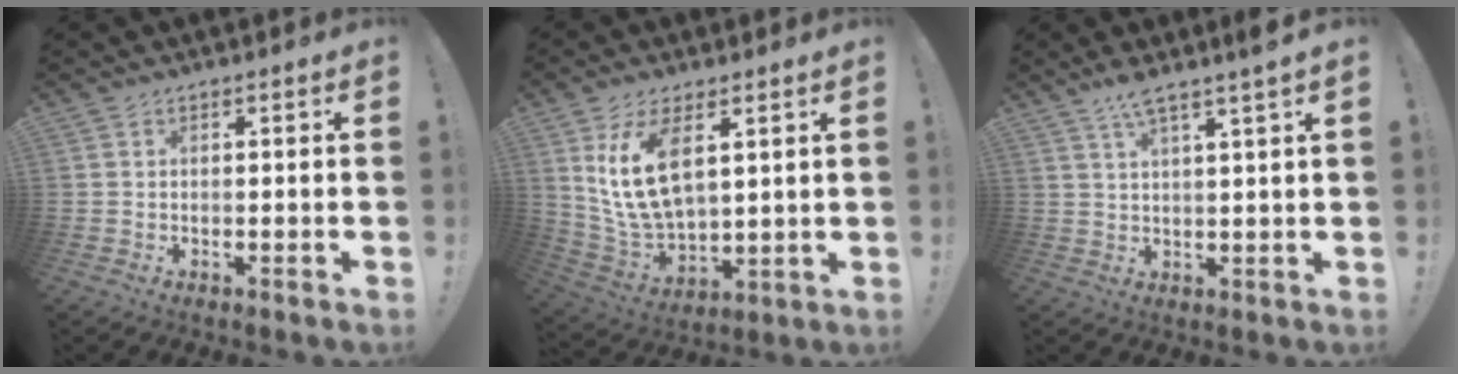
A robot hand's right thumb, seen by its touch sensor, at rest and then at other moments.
{"total": 13.7, "force": [6.2, 7.1, 10.0], "torque": [-0.205, -0.033, 0.114]}
{"total": 5.7, "force": [3.9, -0.5, 4.1], "torque": [-0.079, -0.015, 0.063]}